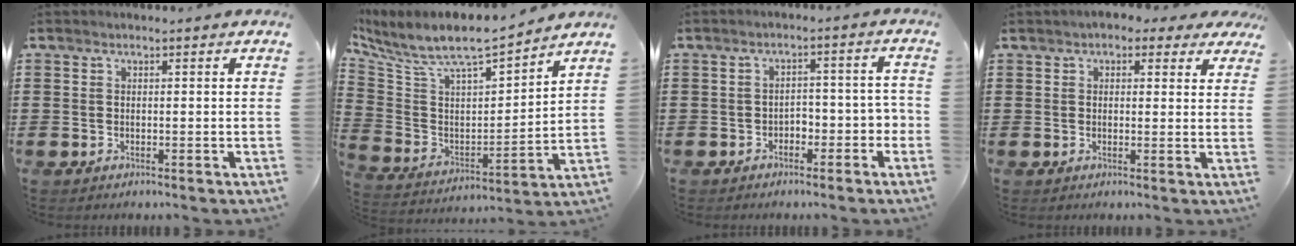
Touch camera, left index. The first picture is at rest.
{"total": 7.4, "force": [6.2, 2.0, 3.5], "torque": [-0.099, -0.052, 0.102]}
{"total": 3.4, "force": [-2.4, 1.8, 1.5], "torque": [-0.029, 0.008, -0.052]}
{"total": 2.6, "force": [1.8, 1.4, 1.3], "torque": [-0.024, 0.005, 0.030]}